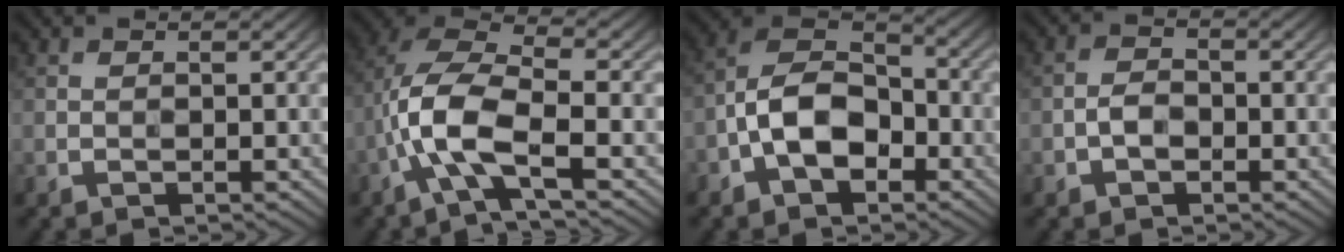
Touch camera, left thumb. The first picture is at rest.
{"total": 9.1, "force": [-3.1, 3.0, 7.9], "torque": [-0.178, 0.011, -0.076]}
{"total": 9.1, "force": [-3.2, 5.3, 6.6], "torque": [-0.131, 0.014, -0.075]}
{"total": 2.2, "force": [-0.9, 1.3, 1.5], "torque": [-0.030, 0.010, -0.022]}